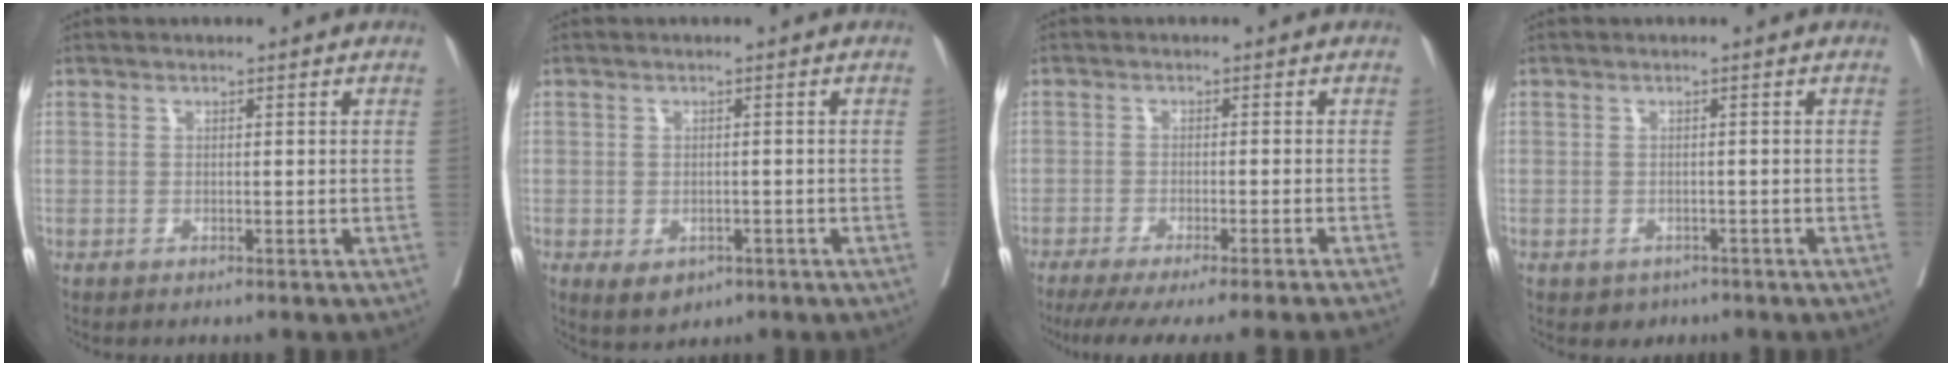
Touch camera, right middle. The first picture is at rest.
{"total": 3.8, "force": [-1.9, 2.6, 2.0], "torque": [-0.024, -0.002, -0.016]}
{"total": 12.7, "force": [-11.1, -1.5, 6.0], "torque": [-0.060, -0.042, -0.158]}
{"total": 2.3, "force": [-1.5, 1.7, 0.4], "torque": [-0.006, 0.003, -0.018]}